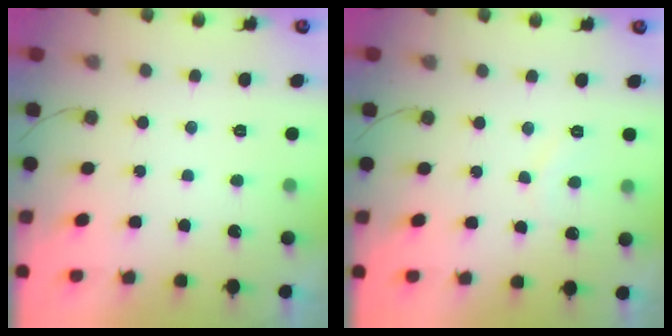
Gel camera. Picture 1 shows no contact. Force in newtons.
{"total": 6.2, "press": 6.2, "slide": 0.5}